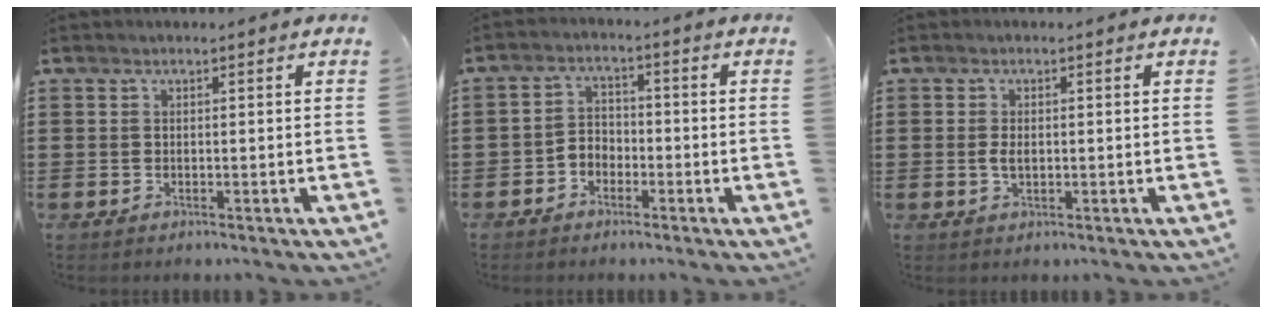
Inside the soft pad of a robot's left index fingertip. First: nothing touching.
{"total": 2.9, "force": [-2.3, 1.7, 0.6], "torque": [-0.019, 0.007, -0.051]}
{"total": 2.1, "force": [0.0, 1.0, 1.8], "torque": [-0.045, 0.001, -0.004]}